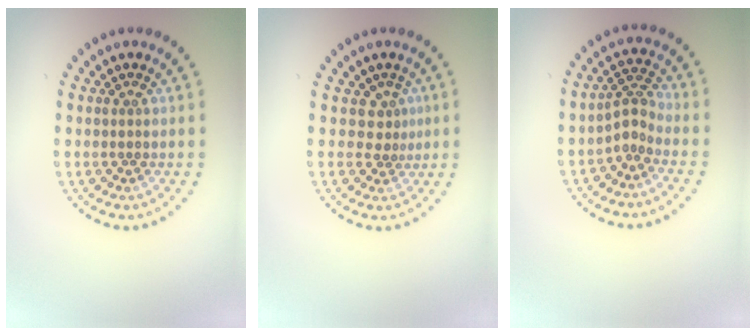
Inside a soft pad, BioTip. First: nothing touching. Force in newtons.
{"total": 1.5, "press": 1.1, "slide": 1.1}
{"total": 2.2, "press": 1.5, "slide": 1.6}